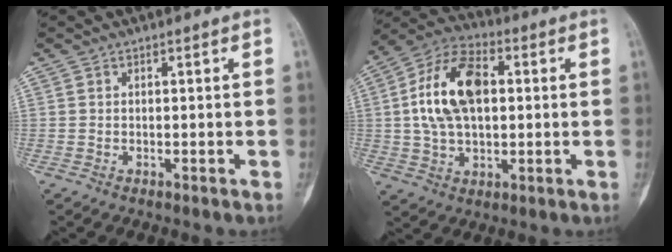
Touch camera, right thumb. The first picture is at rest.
{"total": 15.8, "force": [2.1, 9.3, 12.6], "torque": [-0.226, 0.023, 0.033]}